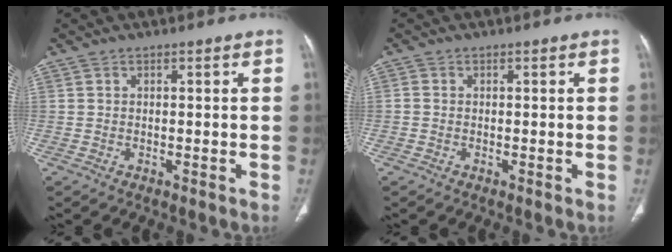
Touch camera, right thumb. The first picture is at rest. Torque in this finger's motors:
{"motor_torque": [-0.18, -0.28, -0.35, 0.19, -0.08]}